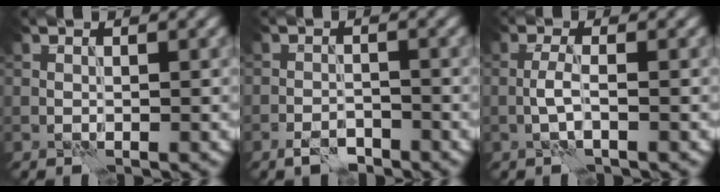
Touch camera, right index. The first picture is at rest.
{"total": 2.3, "force": [-1.8, 0.9, 1.1], "torque": [-0.017, 0.004, -0.035]}
{"total": 1.9, "force": [-0.8, 0.3, 1.7], "torque": [-0.037, 0.004, -0.020]}